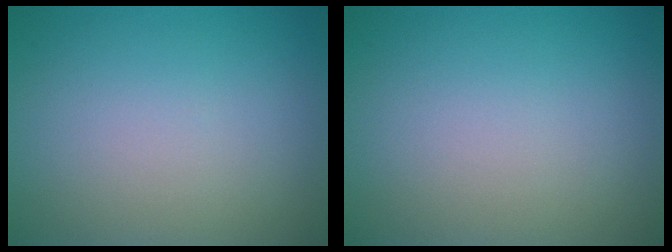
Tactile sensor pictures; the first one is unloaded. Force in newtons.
{"total": 0.0}